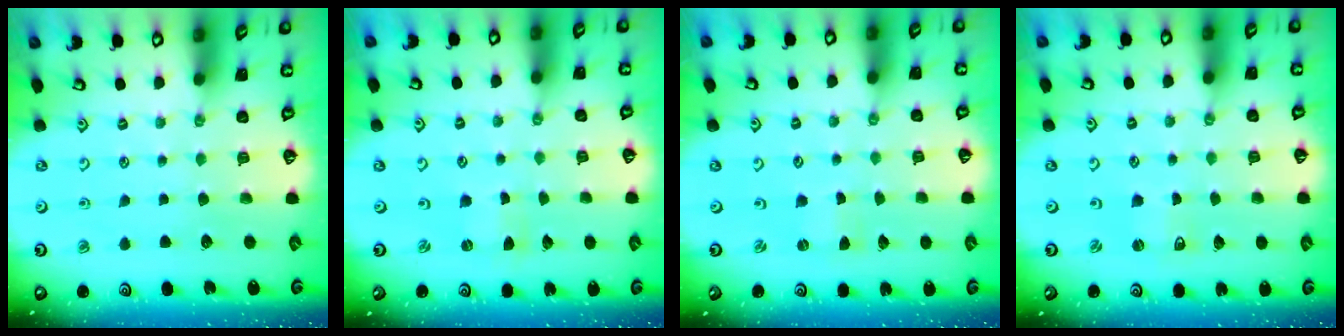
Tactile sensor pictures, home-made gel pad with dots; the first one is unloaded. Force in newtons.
{"total": 0.0}
{"total": 0.0}
{"total": 2.3, "press": 2.2, "slide": 0.4}